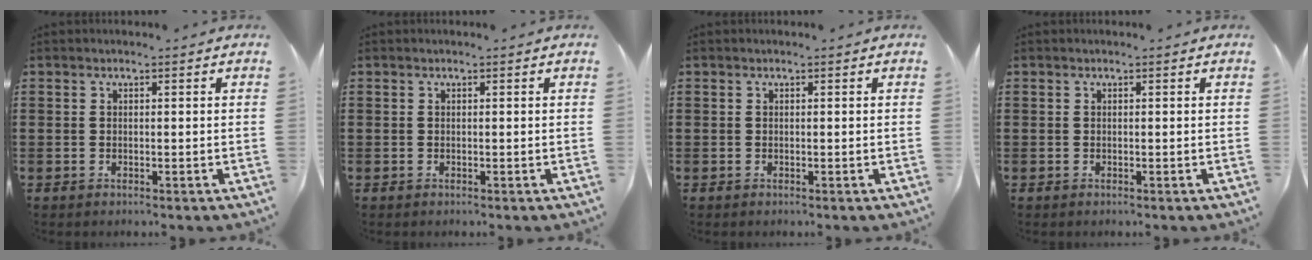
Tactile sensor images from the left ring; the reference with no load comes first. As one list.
[{"total": 0.0}, {"total": 0.0}, {"total": 0.0}]